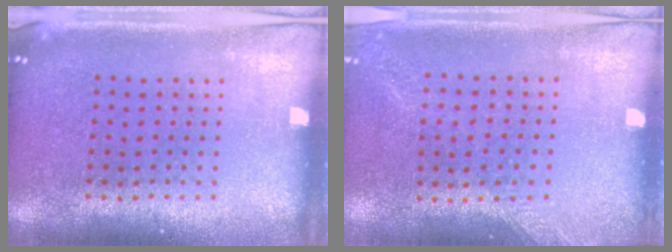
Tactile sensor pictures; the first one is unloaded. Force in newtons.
{"total": 1.3, "press": 1.1, "slide": 0.6}